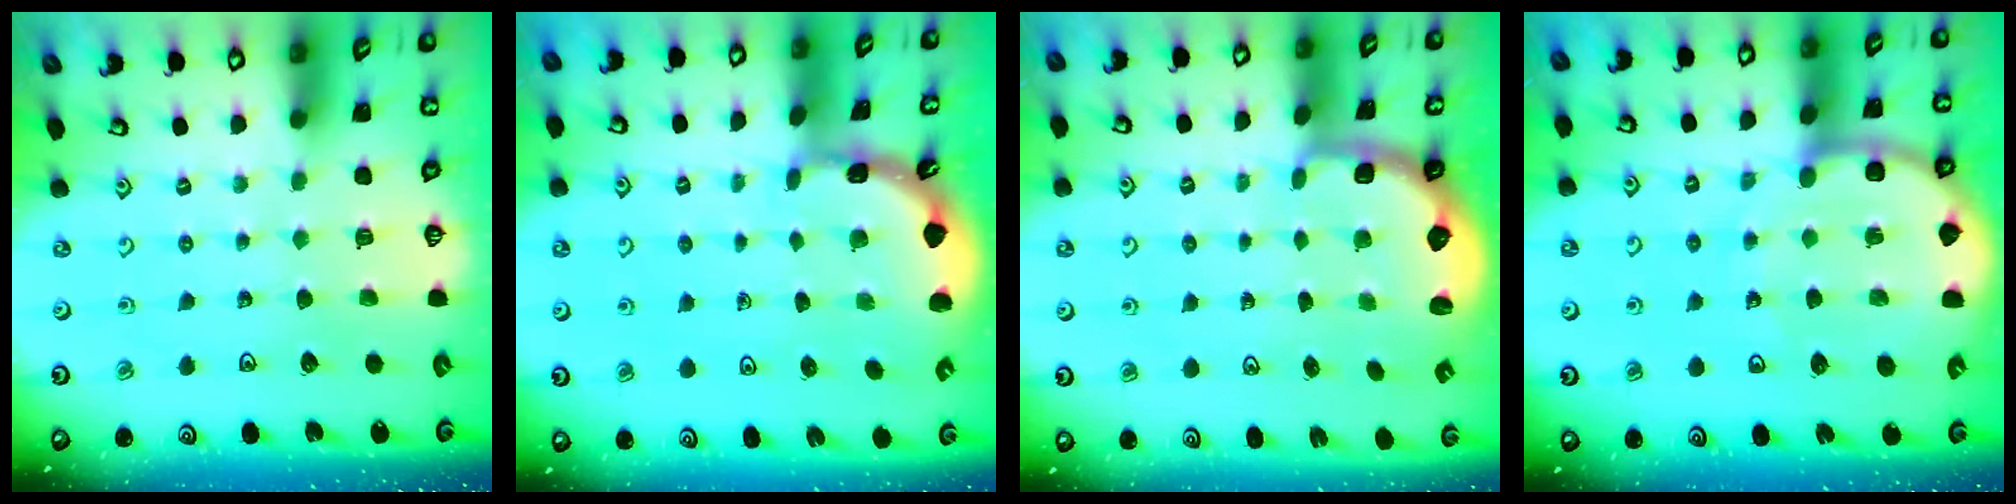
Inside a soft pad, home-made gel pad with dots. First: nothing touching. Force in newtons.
{"total": 1.6, "press": 1.6, "slide": 0.2}
{"total": 2.6, "press": 2.0, "slide": 1.7}
{"total": 10.1, "press": 10.1, "slide": 1.3}